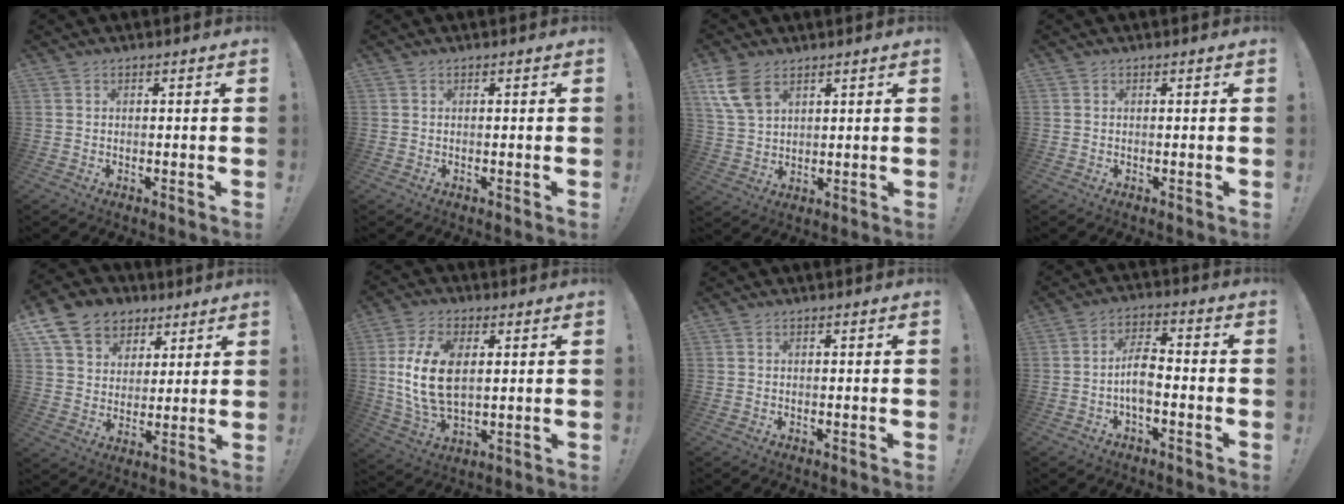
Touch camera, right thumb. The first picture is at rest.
{"total": 0.0}
{"total": 8.9, "force": [5.0, 5.2, 5.2], "torque": [-0.099, -0.015, 0.099]}
{"total": 0.0}
{"total": 13.4, "force": [7.1, 10.3, 4.9], "torque": [-0.069, -0.041, 0.140]}
{"total": 14.6, "force": [2.0, 8.4, 11.7], "torque": [-0.233, -0.007, 0.034]}
{"total": 0.0}
{"total": 7.7, "force": [-2.0, 3.4, 6.5], "torque": [-0.127, 0.007, -0.038]}